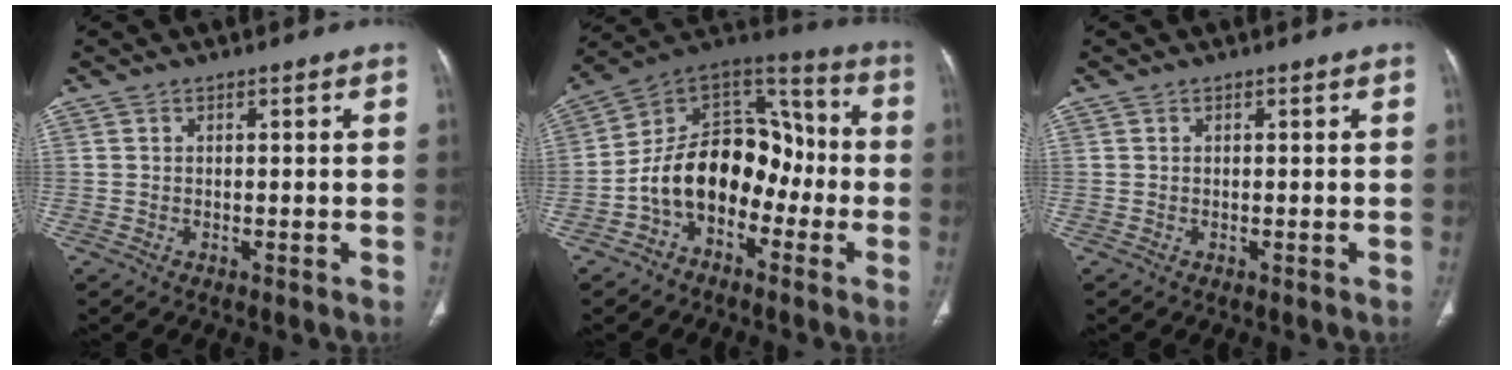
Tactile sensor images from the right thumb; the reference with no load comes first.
{"total": 16.7, "force": [-5.0, 11.5, 11.0], "torque": [-0.148, 0.079, -0.096]}
{"total": 0.0}